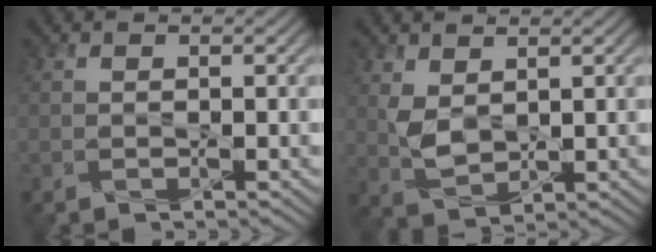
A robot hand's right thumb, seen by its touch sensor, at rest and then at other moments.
{"total": 3.6, "force": [1.4, 2.1, 2.5], "torque": [-0.067, -0.005, 0.033]}